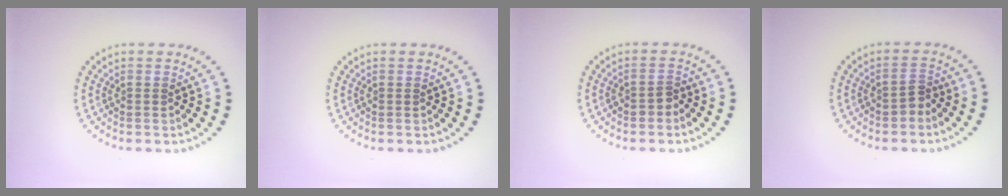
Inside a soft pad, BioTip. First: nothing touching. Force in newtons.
{"total": 0.0}
{"total": 1.1, "press": 1.0, "slide": 0.4}
{"total": 1.4, "press": 1.2, "slide": 0.7}